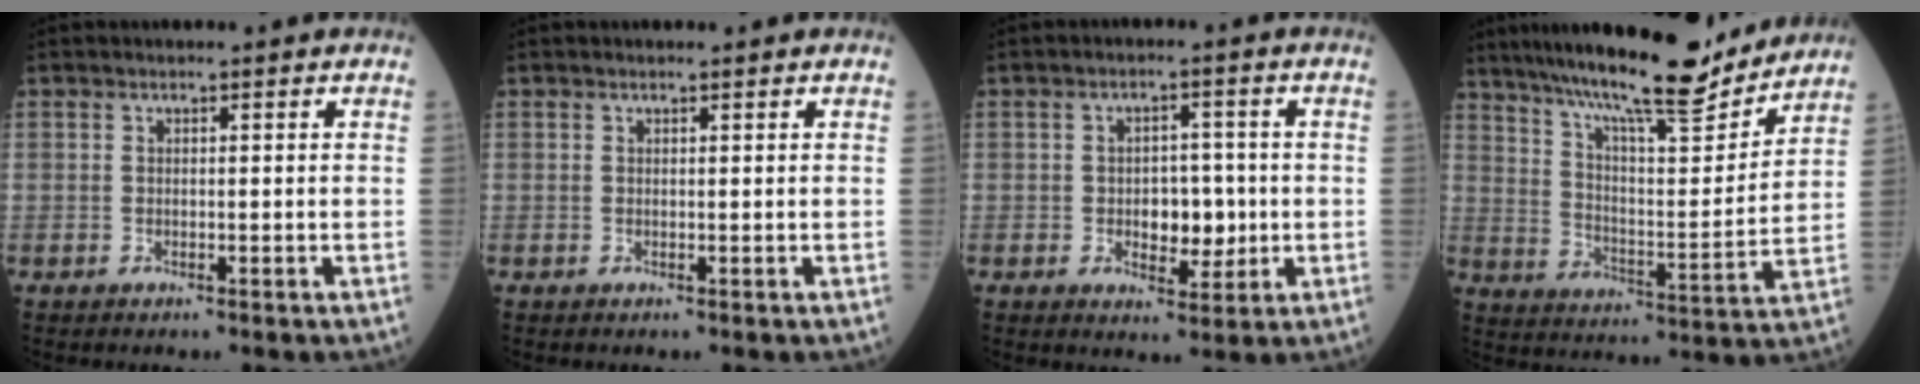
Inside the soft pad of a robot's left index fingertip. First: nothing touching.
{"total": 0.5, "force": [0.5, 0.0, 0.2], "torque": [-0.012, -0.001, 0.008]}
{"total": 5.2, "force": [-0.5, 3.1, 4.2], "torque": [-0.057, 0.004, -0.002]}
{"total": 20.0, "force": [17.2, 2.0, 10.1], "torque": [-0.175, 0.004, 0.269]}